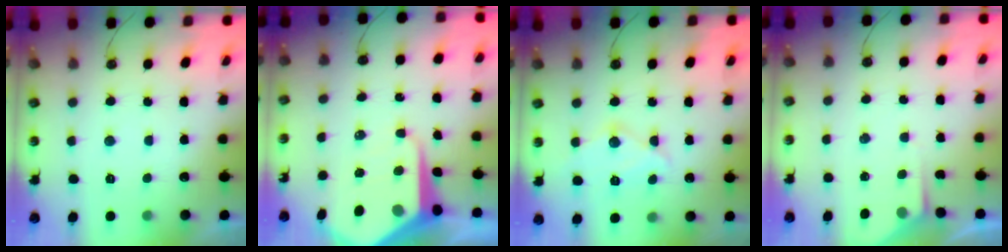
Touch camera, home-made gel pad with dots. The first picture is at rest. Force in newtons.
{"total": 12.7, "press": 12.6, "slide": 1.0}
{"total": 12.4, "press": 12.3, "slide": 1.2}
{"total": 3.6, "press": 3.6, "slide": 0.5}